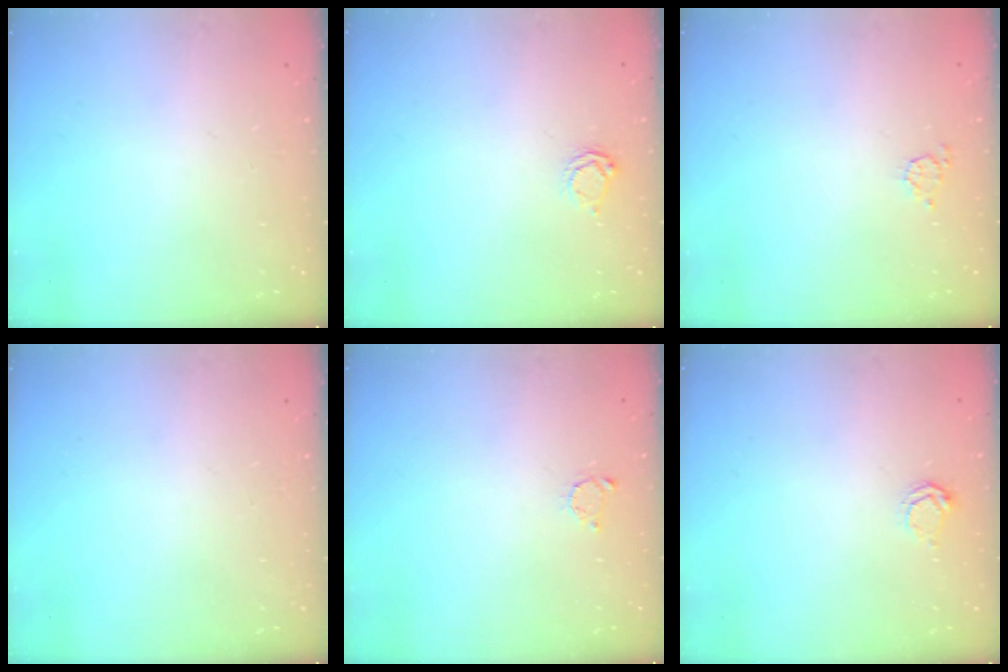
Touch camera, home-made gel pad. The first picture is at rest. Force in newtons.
{"total": 2.3, "press": 2.3, "slide": 0.2}
{"total": 3.3, "press": 3.3, "slide": 0.3}
{"total": 0.0}
{"total": 2.2, "press": 2.2, "slide": 0.4}
{"total": 3.1, "press": 3.1, "slide": 0.4}